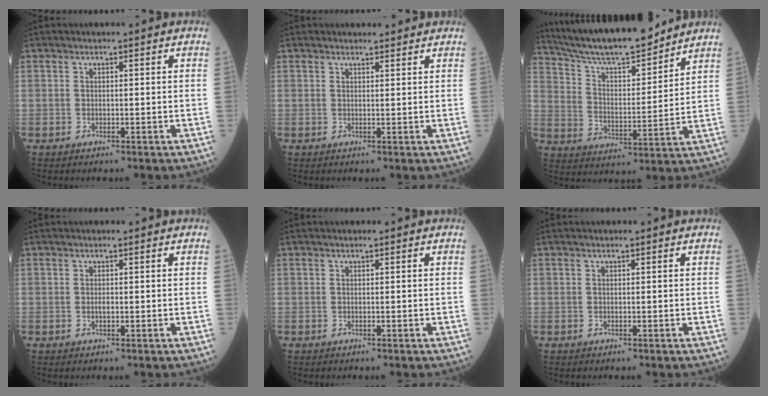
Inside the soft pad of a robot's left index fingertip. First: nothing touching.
{"total": 2.0, "force": [1.9, 0.5, 0.3], "torque": [-0.011, 0.003, 0.023]}
{"total": 16.1, "force": [14.6, 1.8, 6.6], "torque": [-0.123, 0.000, 0.247]}
{"total": 0.6, "force": [-0.4, 0.2, 0.4], "torque": [-0.010, -0.004, -0.007]}
{"total": 0.0}
{"total": 0.0}